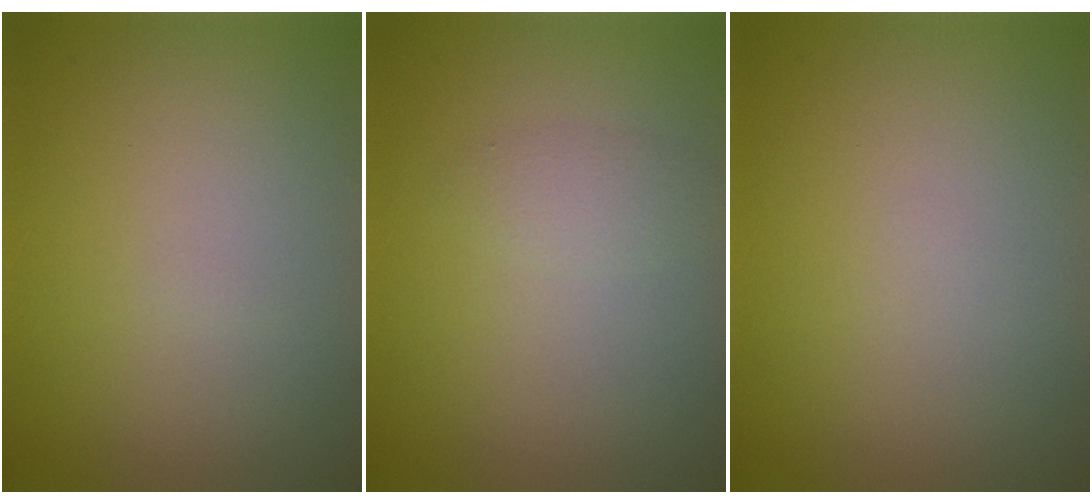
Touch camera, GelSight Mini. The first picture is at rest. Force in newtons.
{"total": 1.3, "press": 1.3, "slide": 0.1}
{"total": 0.0}